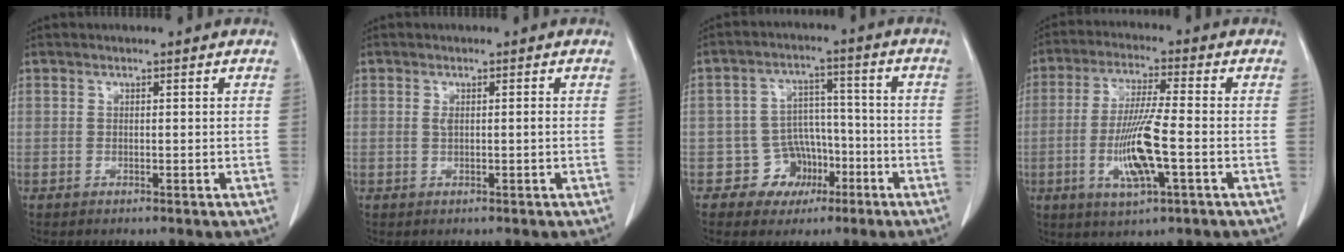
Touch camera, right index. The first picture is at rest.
{"total": 0.7, "force": [0.0, -0.1, 0.7], "torque": [-0.015, 0.001, 0.002]}
{"total": 6.7, "force": [-2.9, 6.0, 0.6], "torque": [0.011, 0.019, -0.036]}
{"total": 10.1, "force": [-2.4, 0.8, 9.7], "torque": [-0.194, -0.008, -0.046]}